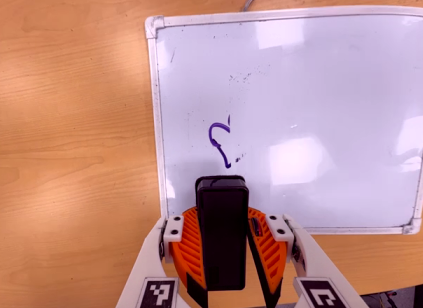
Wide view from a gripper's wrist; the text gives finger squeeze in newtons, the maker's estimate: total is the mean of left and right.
{"total": 9.8, "left": 9.0, "right": 10.7}